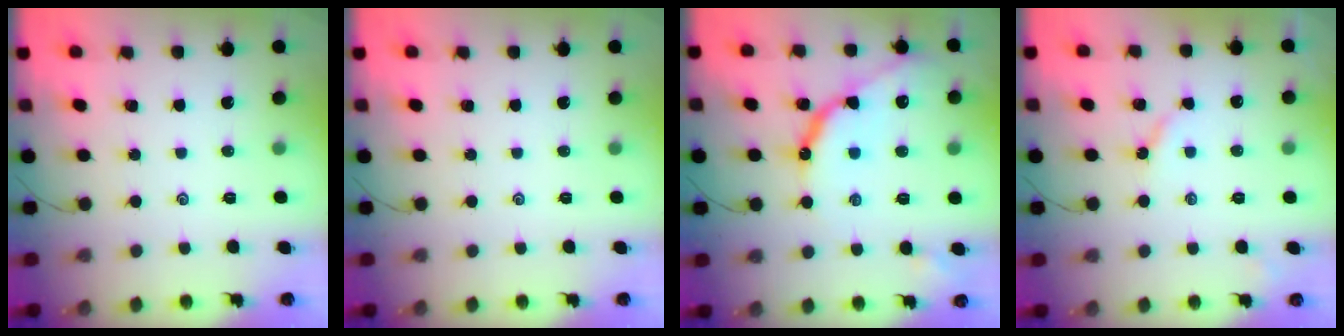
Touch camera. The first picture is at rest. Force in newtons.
{"total": 0.0}
{"total": 12.9, "press": 12.8, "slide": 0.8}
{"total": 3.3, "press": 3.2, "slide": 0.3}